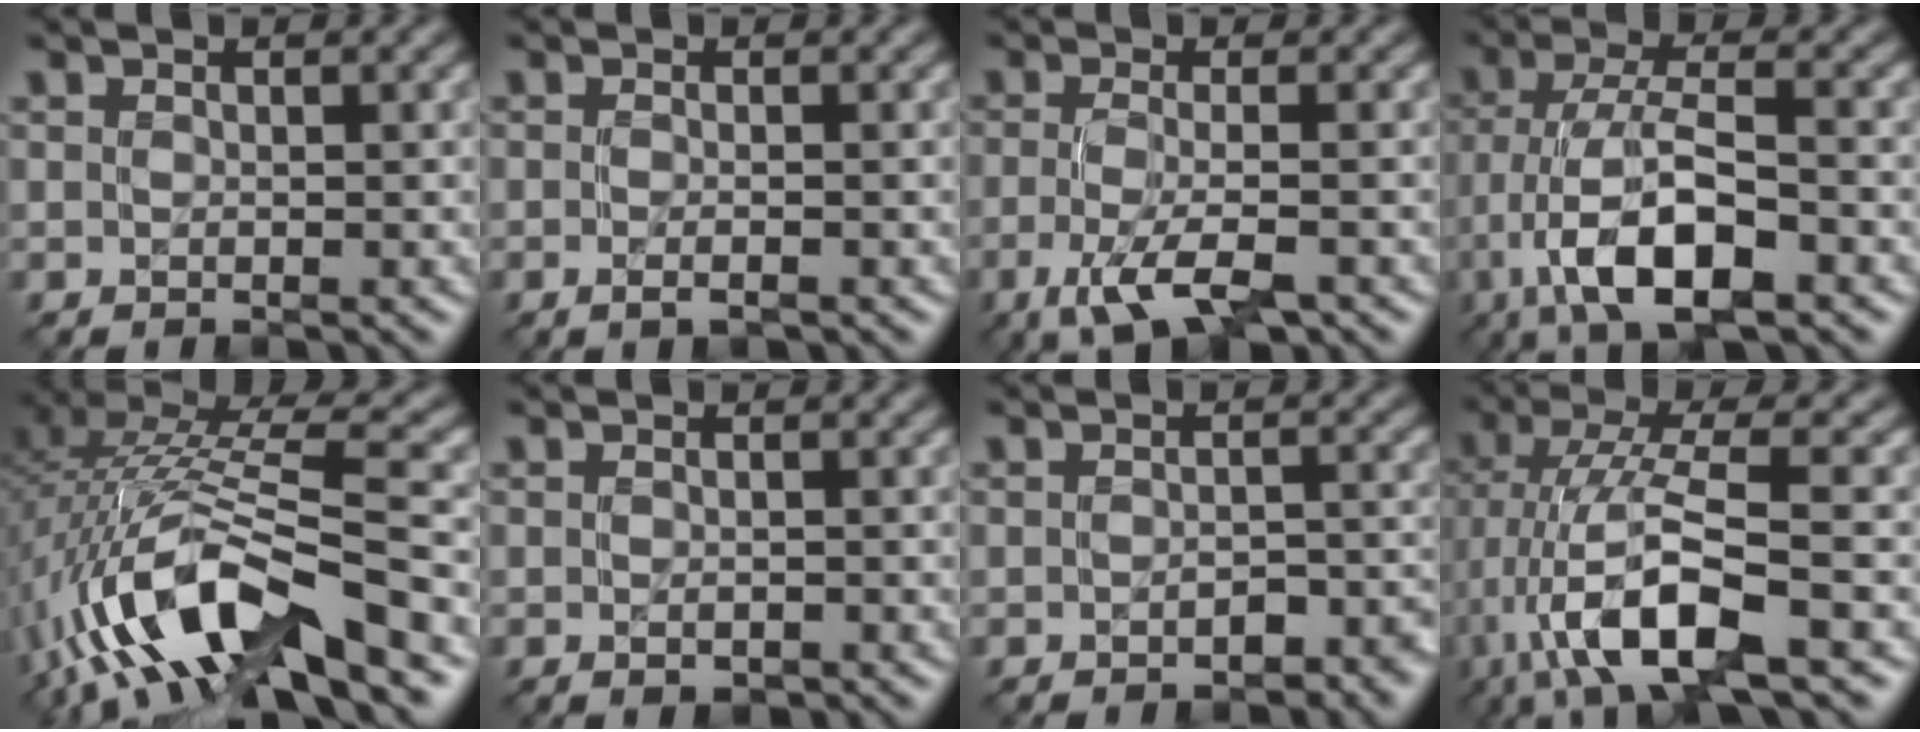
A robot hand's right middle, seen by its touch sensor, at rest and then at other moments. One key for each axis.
{"total": 1.5, "fx": -0.5, "fy": 0.5, "fz": 1.4, "tx": -0.020, "ty": -0.006, "tz": -0.012}
{"total": 5.0, "fx": -2.3, "fy": 1.4, "fz": 4.2, "tx": -0.084, "ty": -0.013, "tz": -0.048}
{"total": 9.3, "fx": -3.5, "fy": 3.3, "fz": 8.0, "tx": -0.150, "ty": 0.003, "tz": -0.068}
{"total": 13.6, "fx": -4.8, "fy": 4.7, "fz": 11.9, "tx": -0.243, "ty": 0.008, "tz": -0.082}
{"total": 0.9, "fx": -0.3, "fy": 0.4, "fz": 0.7, "tx": -0.013, "ty": -0.002, "tz": -0.004}
{"total": 2.3, "fx": -1.1, "fy": 1.3, "fz": 1.6, "tx": -0.025, "ty": 0.001, "tz": -0.013}
{"total": 9.6, "fx": -3.1, "fy": 2.5, "fz": 8.7, "tx": -0.161, "ty": 0.011, "tz": -0.061}